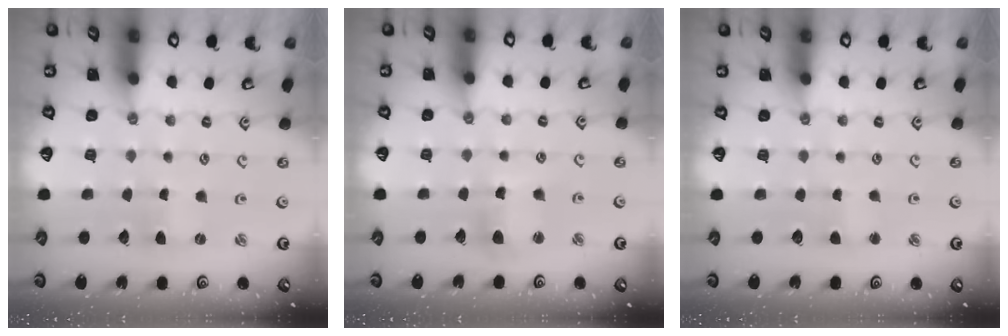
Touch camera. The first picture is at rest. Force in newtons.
{"total": 7.1, "press": 7.0, "slide": 0.9}
{"total": 2.2, "press": 2.2, "slide": 0.2}